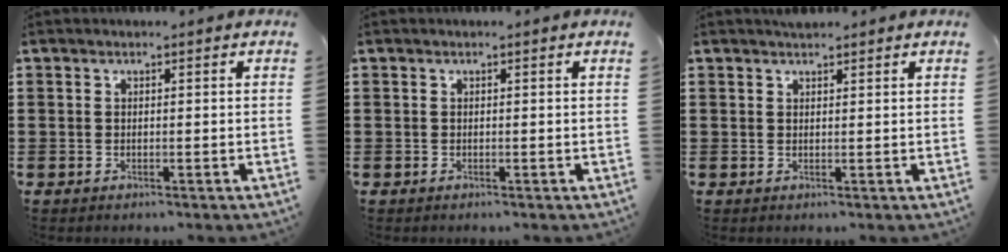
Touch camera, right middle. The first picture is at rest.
{"total": 0.0}
{"total": 1.2, "force": [1.1, 0.4, 0.1], "torque": [-0.004, 0.003, 0.021]}